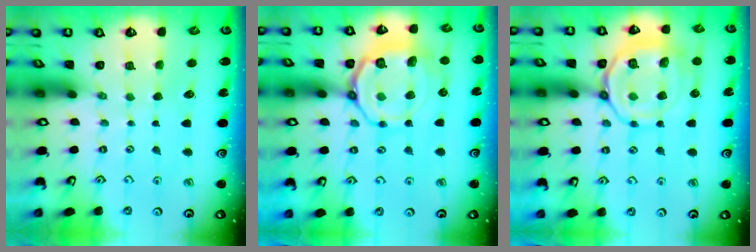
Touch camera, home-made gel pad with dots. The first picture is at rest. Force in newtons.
{"total": 14.0, "press": 13.9, "slide": 1.6}
{"total": 13.9, "press": 13.8, "slide": 1.5}